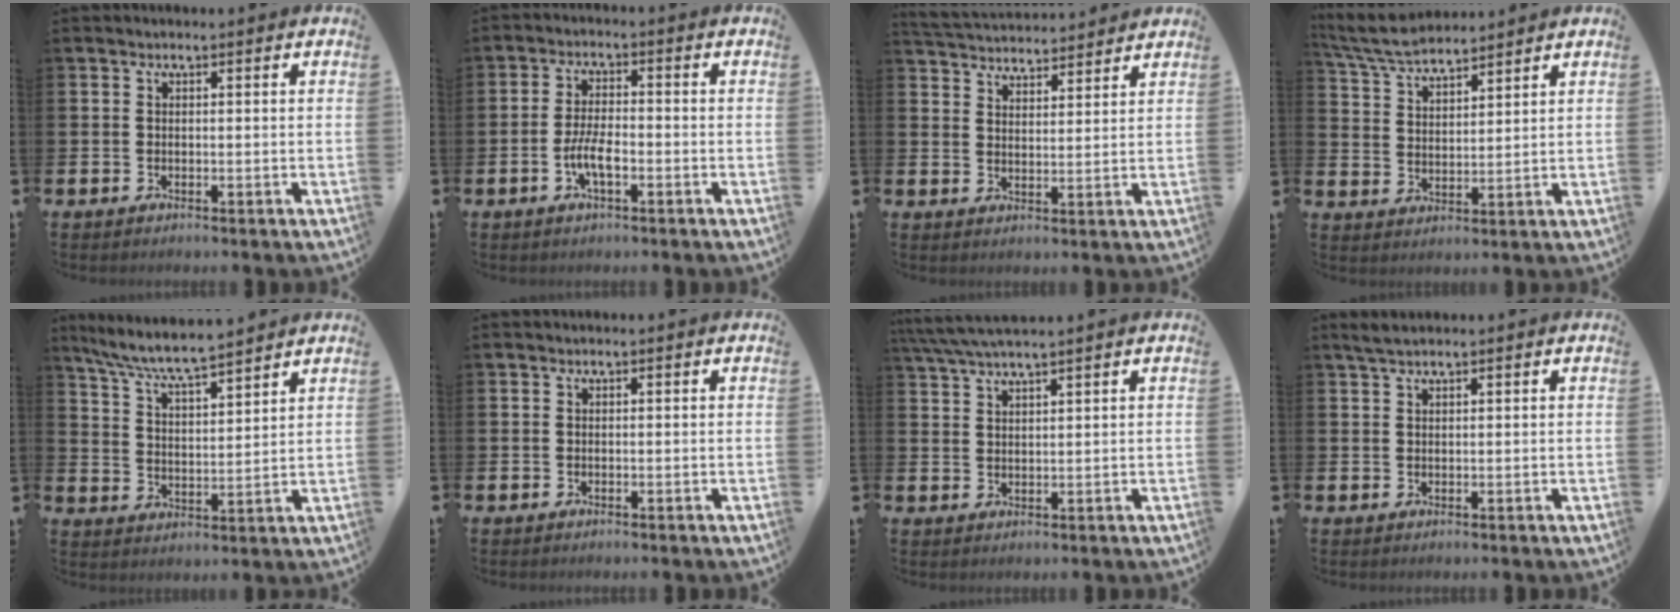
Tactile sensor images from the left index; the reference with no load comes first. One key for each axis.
{"total": 4.3, "fx": -1.4, "fy": 1.5, "fz": 3.8, "tx": -0.075, "ty": -0.001, "tz": -0.030}
{"total": 4.5, "fx": 4.4, "fy": 0.7, "fz": -0.3, "tx": -0.017, "ty": -0.026, "tz": 0.081}
{"total": 6.1, "fx": 5.9, "fy": 1.0, "fz": 1.5, "tx": -0.048, "ty": -0.024, "tz": 0.108}
{"total": 7.3, "fx": 6.9, "fy": 0.2, "fz": 2.4, "tx": -0.073, "ty": -0.038, "tz": 0.122}
{"total": 0.0}
{"total": 4.0, "fx": 3.6, "fy": -0.1, "fz": 1.7, "tx": -0.047, "ty": -0.007, "tz": 0.068}
{"total": 2.0, "fx": 1.6, "fy": 0.4, "fz": 1.1, "tx": -0.023, "ty": 0.004, "tz": 0.029}